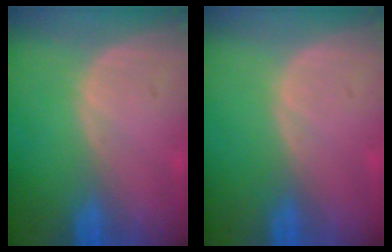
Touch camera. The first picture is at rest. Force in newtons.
{"total": 0.0}